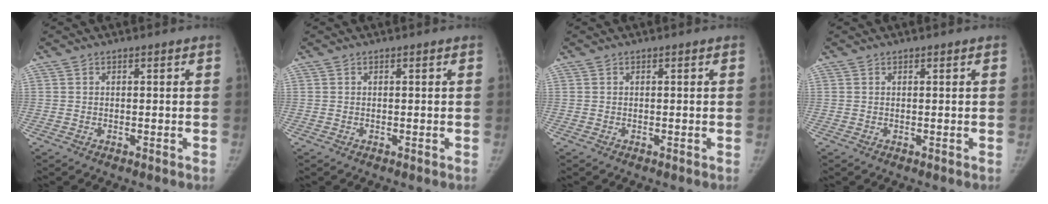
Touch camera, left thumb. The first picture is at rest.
{"total": 0.0}
{"total": 0.0}
{"total": 0.0}